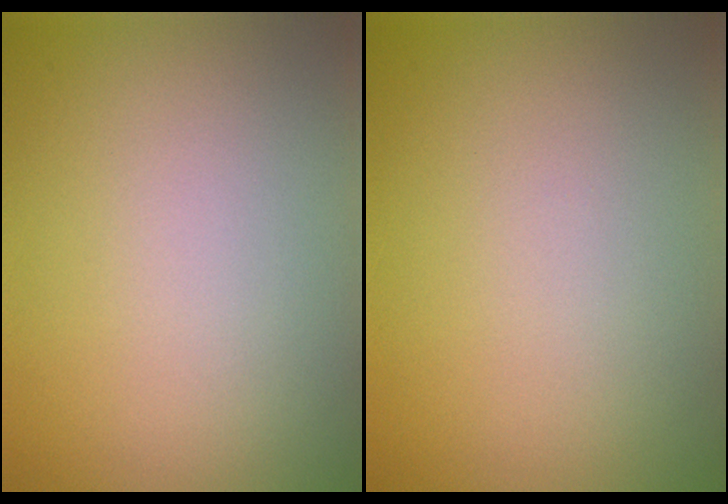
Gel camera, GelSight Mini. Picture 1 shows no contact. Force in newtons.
{"total": 0.0}